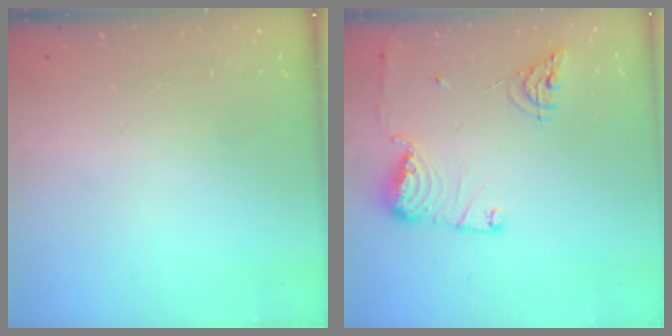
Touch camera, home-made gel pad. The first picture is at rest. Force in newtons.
{"total": 12.0, "press": 11.9, "slide": 1.6}